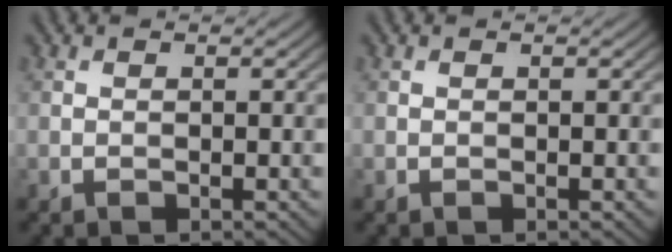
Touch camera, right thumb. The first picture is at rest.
{"total": 0.0}